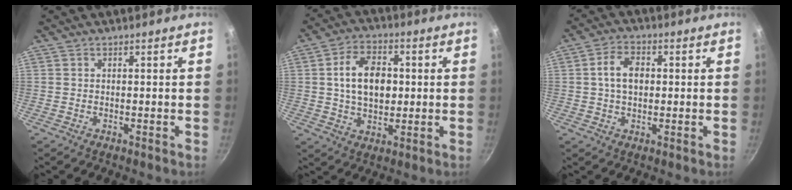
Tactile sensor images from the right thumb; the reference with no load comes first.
{"total": 11.2, "force": [1.2, 7.4, 8.3], "torque": [-0.122, 0.007, 0.016]}
{"total": 6.3, "force": [0.7, 4.2, 4.7], "torque": [-0.071, 0.011, 0.006]}